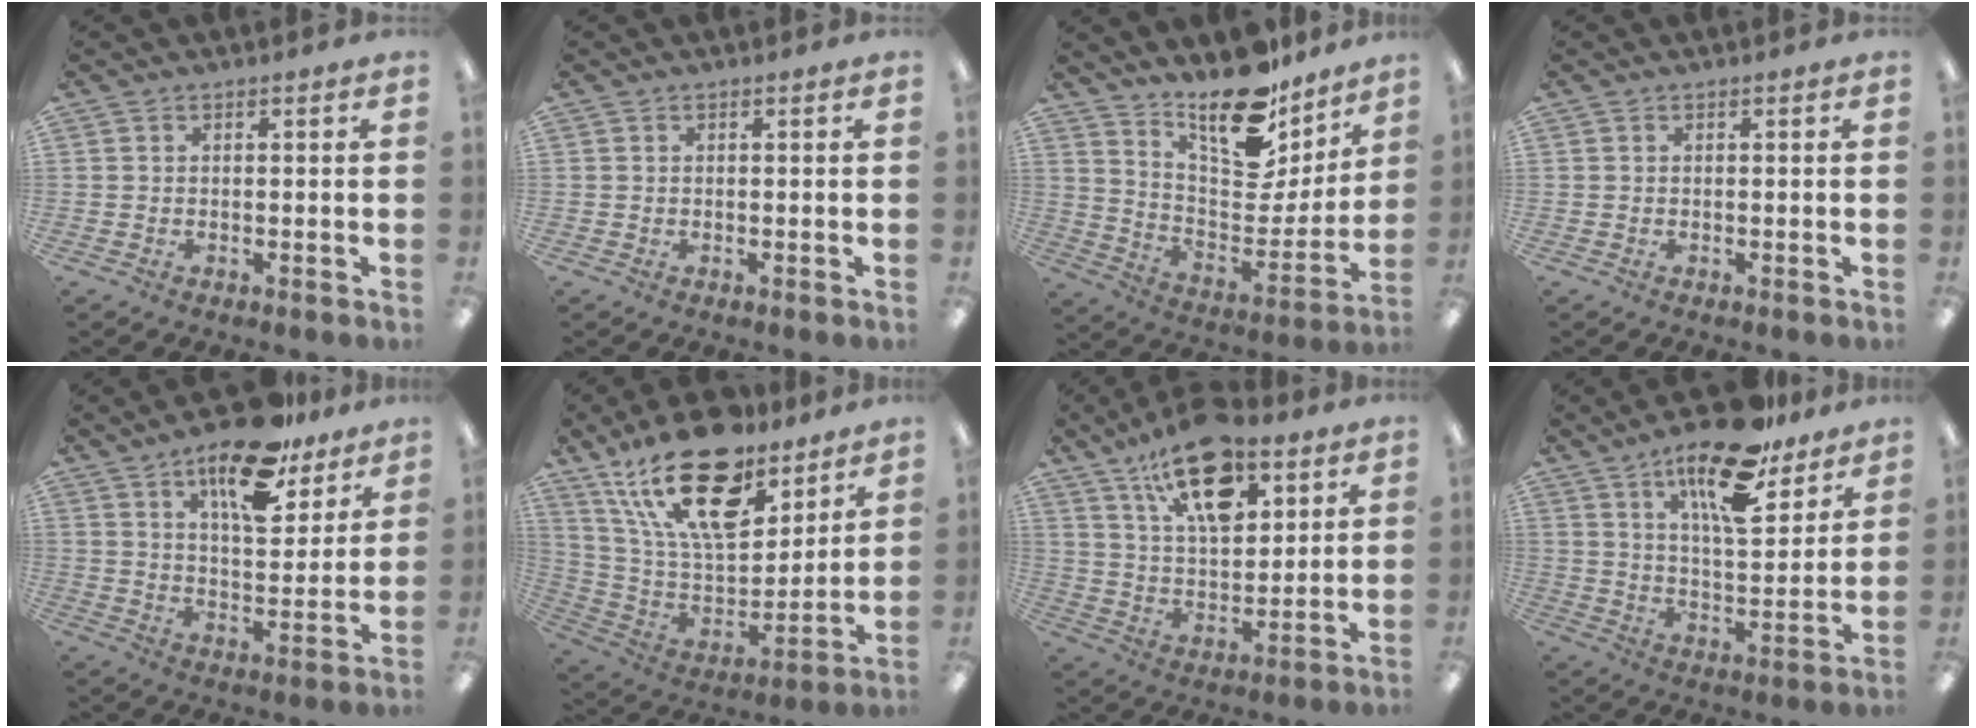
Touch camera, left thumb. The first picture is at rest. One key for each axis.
{"total": 0.0}
{"total": 18.3, "fx": 14.8, "fy": 7.1, "fz": 8.0, "tx": -0.122, "ty": -0.124, "tz": 0.256}
{"total": 0.0}
{"total": 16.0, "fx": 11.1, "fy": 6.5, "fz": 9.5, "tx": -0.143, "ty": -0.057, "tz": 0.188}
{"total": 24.3, "fx": 15.7, "fy": 11.3, "fz": 14.8, "tx": -0.268, "ty": -0.084, "tz": 0.276}
{"total": 18.5, "fx": 11.2, "fy": 9.0, "fz": 11.7, "tx": -0.190, "ty": -0.042, "tz": 0.193}
{"total": 17.5, "fx": 12.3, "fy": 5.9, "fz": 11.0, "tx": -0.181, "ty": -0.065, "tz": 0.203}